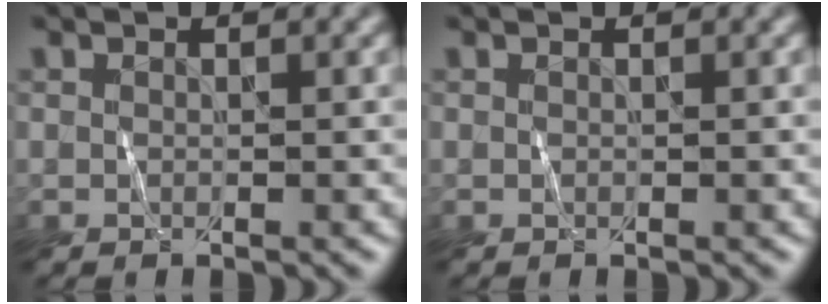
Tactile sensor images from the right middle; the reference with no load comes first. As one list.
[{"total": 0.0}]